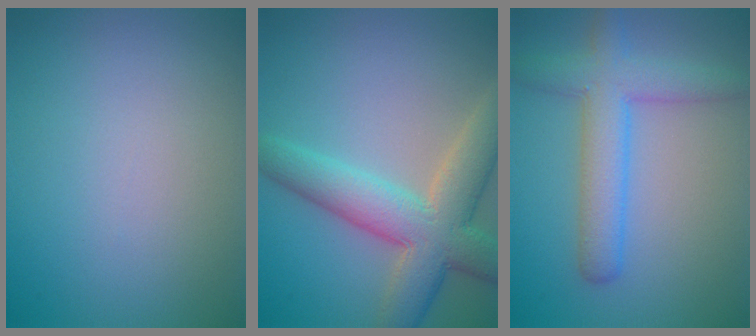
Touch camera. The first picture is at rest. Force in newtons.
{"total": 7.7, "press": 7.7, "slide": 0.5}
{"total": 4.9, "press": 4.9, "slide": 0.3}